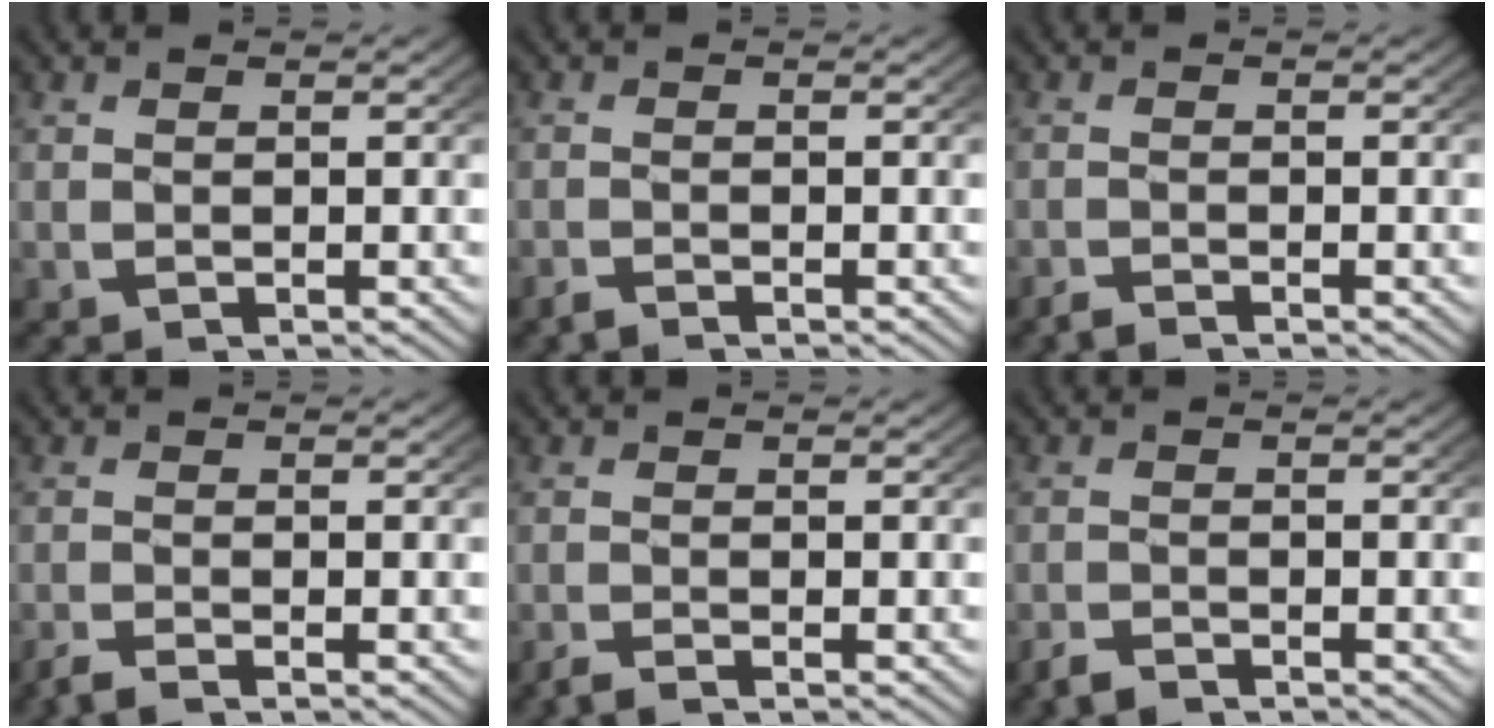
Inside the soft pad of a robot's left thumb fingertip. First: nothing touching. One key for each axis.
{"total": 1.2, "fx": -1.2, "fy": 0.3, "fz": 0.3, "tx": 0.000, "ty": -0.004, "tz": -0.025}
{"total": 1.4, "fx": -1.3, "fy": 0.3, "fz": 0.3, "tx": 0.001, "ty": -0.004, "tz": -0.028}
{"total": 1.8, "fx": -1.6, "fy": 0.6, "fz": 0.7, "tx": -0.010, "ty": -0.005, "tz": -0.031}
{"total": 1.4, "fx": -1.2, "fy": 0.4, "fz": 0.6, "tx": -0.007, "ty": -0.004, "tz": -0.025}
{"total": 1.6, "fx": -1.5, "fy": 0.5, "fz": 0.2, "tx": -0.002, "ty": -0.004, "tz": -0.033}